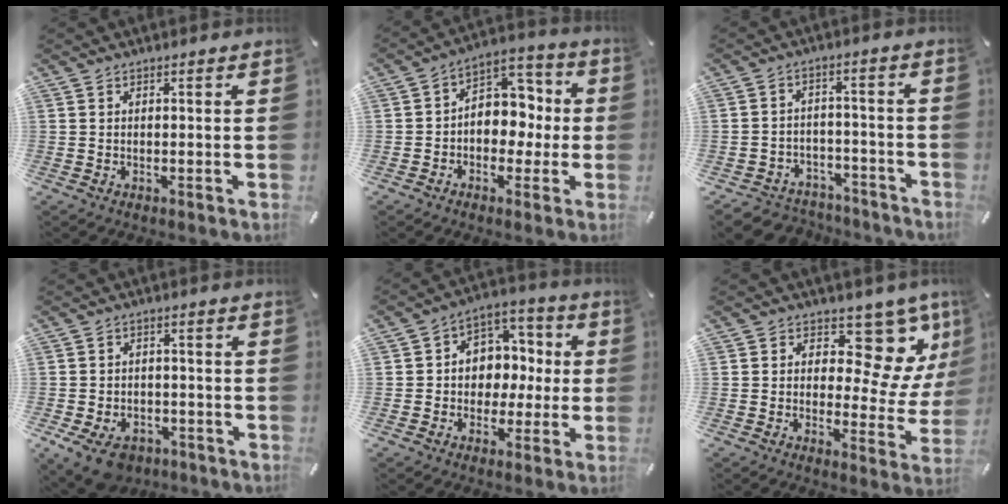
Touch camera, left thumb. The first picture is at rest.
{"total": 8.8, "force": [-1.5, 7.6, 4.2], "torque": [-0.046, 0.007, -0.027]}
{"total": 5.2, "force": [-3.1, 4.1, 1.1], "torque": [-0.023, 0.018, -0.058]}
{"total": 8.1, "force": [-4.7, 5.2, 4.1], "torque": [-0.088, 0.023, -0.085]}
{"total": 8.7, "force": [-0.8, 8.4, 2.2], "torque": [-0.030, 0.007, -0.010]}
{"total": 14.5, "force": [8.0, 7.9, 9.2], "torque": [-0.104, -0.074, 0.133]}